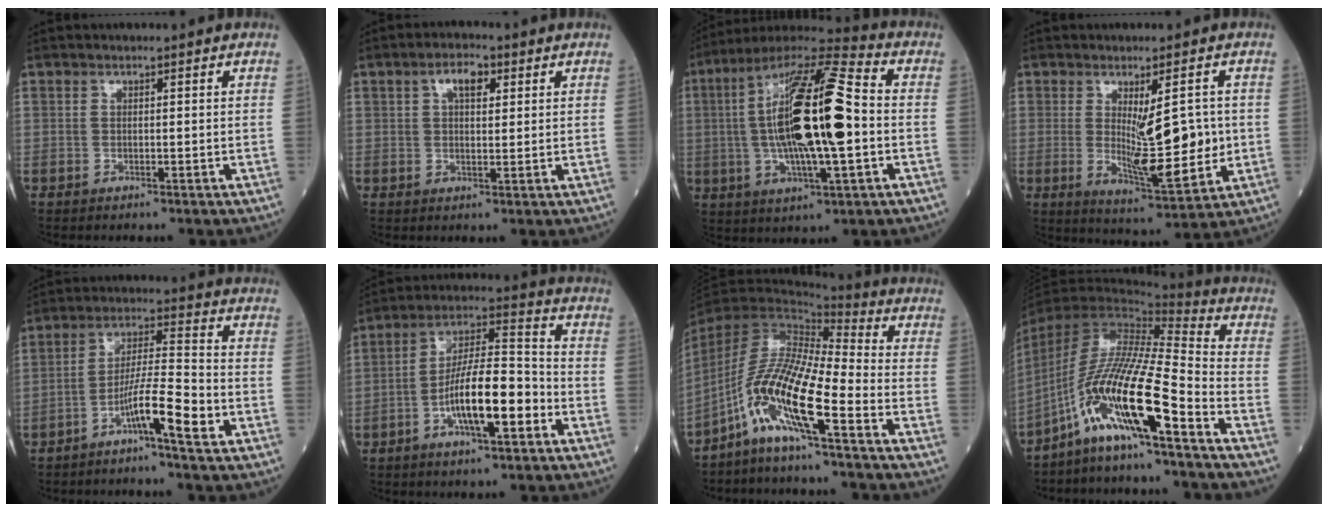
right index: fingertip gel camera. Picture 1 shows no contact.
{"total": 4.6, "force": [2.0, 2.1, 3.6], "torque": [-0.071, 0.009, 0.035]}
{"total": 22.3, "force": [0.0, 4.4, 21.8], "torque": [-0.437, 0.013, -0.007]}
{"total": 10.8, "force": [0.3, 2.6, 10.5], "torque": [-0.169, -0.021, 0.015]}
{"total": 8.4, "force": [-4.3, 0.3, 7.2], "torque": [-0.135, 0.011, -0.077]}
{"total": 13.2, "force": [-4.5, 3.2, 12.1], "torque": [-0.227, 0.012, -0.076]}
{"total": 14.2, "force": [-7.5, 1.3, 11.9], "torque": [-0.247, -0.013, -0.148]}
{"total": 18.2, "force": [-10.3, 1.2, 15.0], "torque": [-0.314, -0.013, -0.196]}